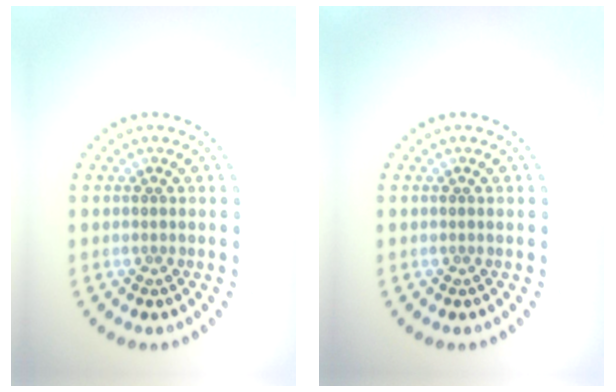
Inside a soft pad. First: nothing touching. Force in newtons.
{"total": 0.0}